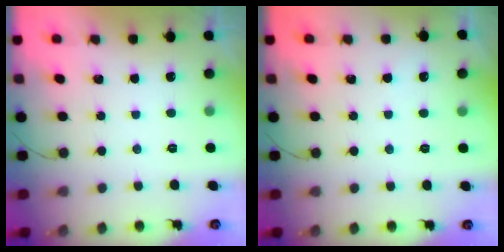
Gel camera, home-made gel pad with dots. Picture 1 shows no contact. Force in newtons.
{"total": 1.7, "press": 1.7, "slide": 0.3}